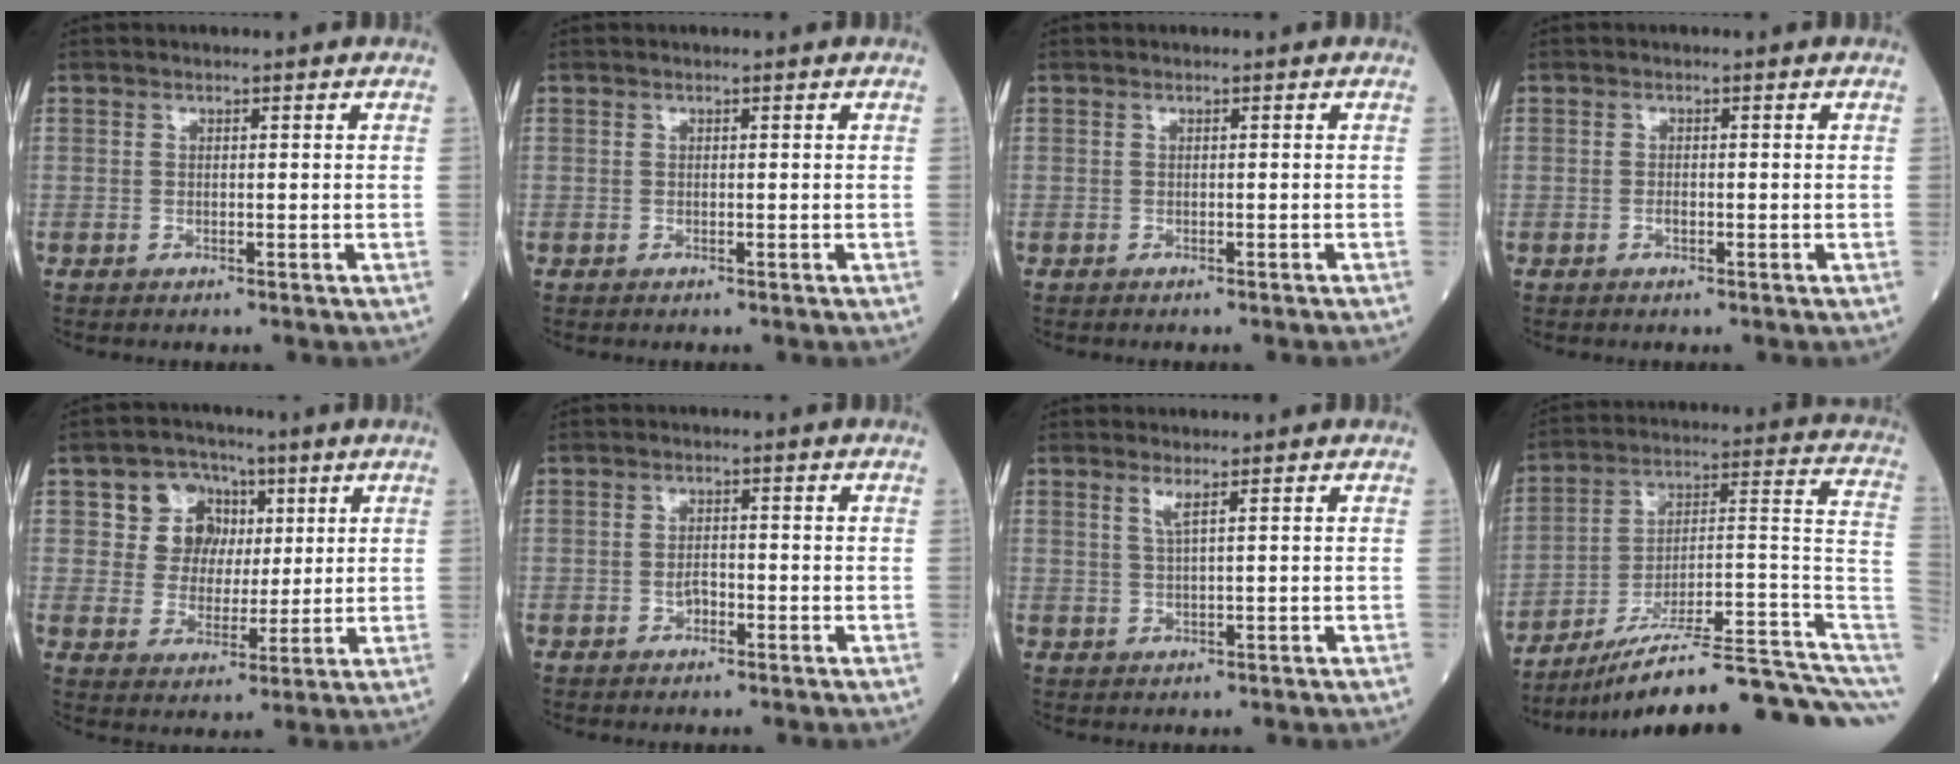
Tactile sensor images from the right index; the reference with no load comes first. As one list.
[{"total": 0.0}, {"total": 1.5, "force": [-1.4, -0.1, 0.5], "torque": [-0.006, 0.002, -0.018]}, {"total": 0.8, "force": [-0.3, 0.3, 0.7], "torque": [-0.013, 0.001, -0.005]}, {"total": 8.2, "force": [3.0, 7.2, 2.3], "torque": [-0.037, 0.027, 0.056]}, {"total": 1.7, "force": [-0.7, 1.0, 1.2], "torque": [-0.016, 0.005, -0.010]}, {"total": 1.8, "force": [1.0, -0.3, 1.5], "torque": [-0.034, -0.005, 0.021]}, {"total": 23.5, "force": [-18.5, 0.7, 14.6], "torque": [-0.126, 0.039, -0.283]}]